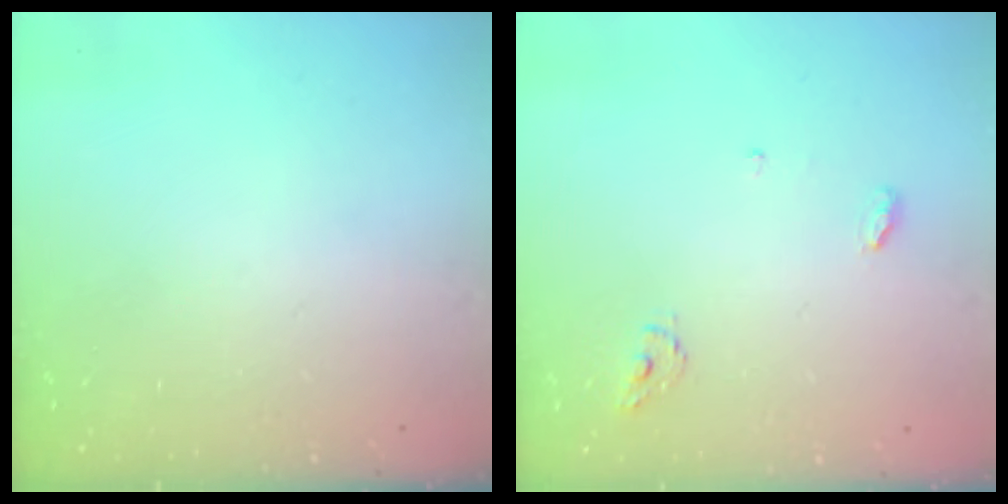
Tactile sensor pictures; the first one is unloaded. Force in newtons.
{"total": 3.5, "press": 3.5, "slide": 0.3}